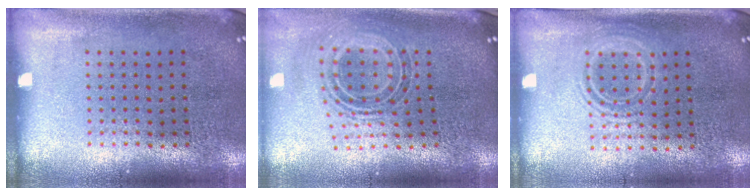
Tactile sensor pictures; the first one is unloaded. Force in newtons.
{"total": 0.9, "press": 0.8, "slide": 0.5}
{"total": 1.3, "press": 1.2, "slide": 0.6}